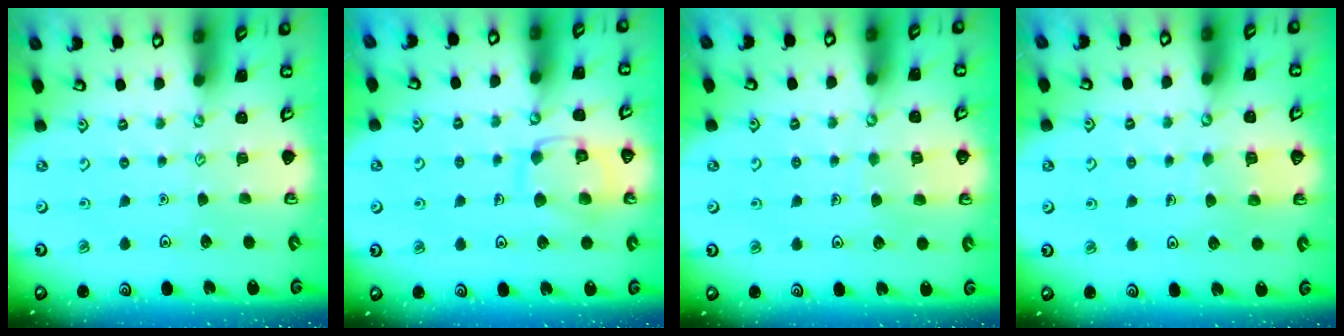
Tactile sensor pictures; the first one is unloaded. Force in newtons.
{"total": 12.1, "press": 12.0, "slide": 0.9}
{"total": 5.1, "press": 5.1, "slide": 0.5}
{"total": 3.9, "press": 3.9, "slide": 0.3}